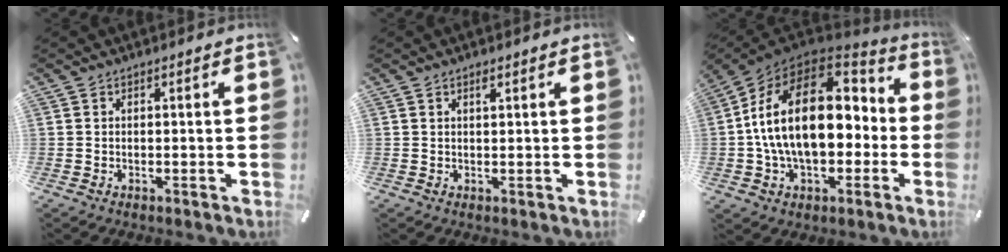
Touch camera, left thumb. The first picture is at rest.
{"total": 1.1, "force": [0.6, 0.2, 0.8], "torque": [-0.018, -0.001, 0.010]}
{"total": 23.2, "force": [1.6, 15.0, 17.6], "torque": [-0.326, 0.008, 0.034]}